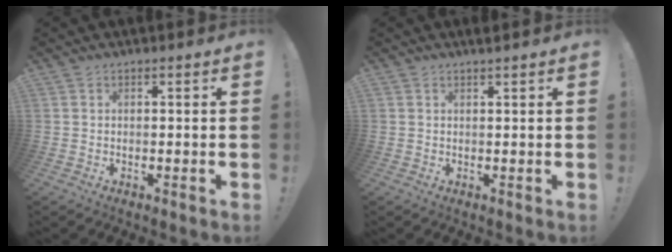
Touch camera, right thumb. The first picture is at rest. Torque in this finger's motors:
{"motor_torque": [0.18, 0.26, -0.18, -0.14, 0.00]}